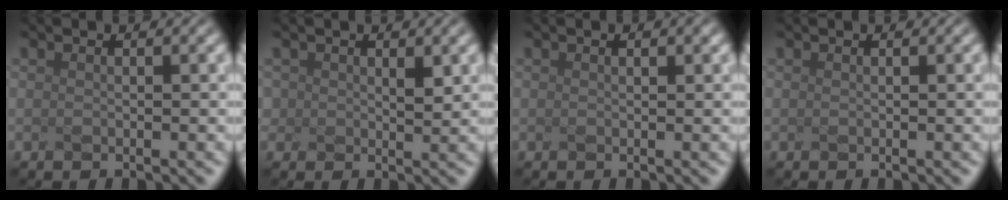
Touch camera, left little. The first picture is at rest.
{"total": 1.1, "force": [-0.3, -0.8, -0.7], "torque": [-0.020, -0.012, 0.041]}
{"total": 0.7, "force": [0.3, 0.2, 0.6], "torque": [-0.008, -0.001, 0.009]}
{"total": 0.0}